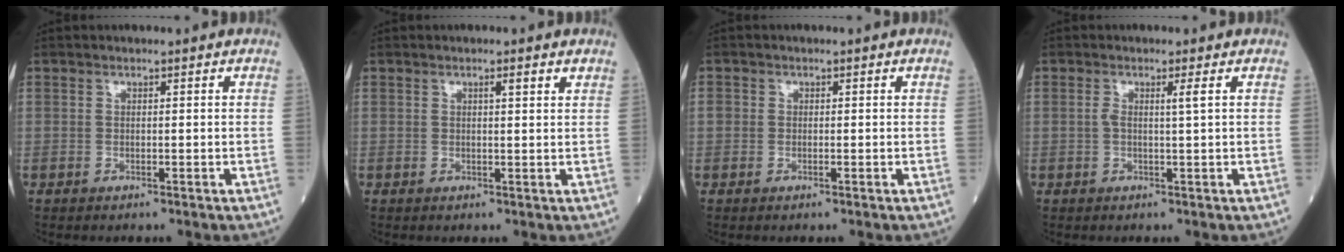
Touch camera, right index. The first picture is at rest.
{"total": 1.4, "force": [0.9, 0.0, 1.1], "torque": [-0.016, 0.001, 0.012]}
{"total": 1.2, "force": [-0.1, 1.0, 0.6], "torque": [-0.008, 0.002, -0.003]}
{"total": 1.8, "force": [0.4, -0.3, 1.8], "torque": [-0.037, 0.003, 0.008]}